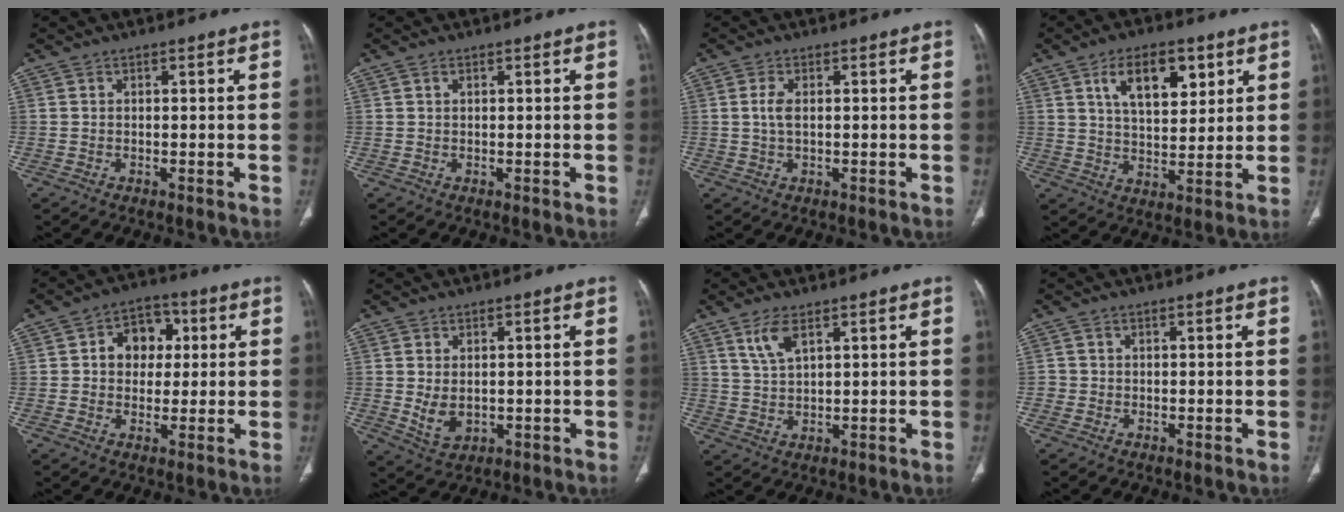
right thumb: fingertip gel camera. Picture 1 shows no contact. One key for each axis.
{"total": 0.7, "fx": 0.4, "fy": 0.4, "fz": 0.4, "tx": -0.008, "ty": 0.002, "tz": 0.007}
{"total": 2.9, "fx": 0.4, "fy": 1.4, "fz": 2.4, "tx": -0.060, "ty": 0.002, "tz": 0.009}
{"total": 11.7, "fx": 5.4, "fy": 6.0, "fz": 8.5, "tx": -0.112, "ty": -0.023, "tz": 0.094}
{"total": 8.9, "fx": 1.7, "fy": 7.0, "fz": 5.2, "tx": -0.029, "ty": 0.009, "tz": 0.021}
{"total": 5.0, "fx": 0.0, "fy": 3.5, "fz": 3.7, "tx": -0.059, "ty": -0.011, "tz": 0.016}
{"total": 5.0, "fx": 2.9, "fy": 1.8, "fz": 3.6, "tx": -0.076, "ty": -0.010, "tz": 0.066}
{"total": 1.5, "fx": -0.2, "fy": 1.5, "fz": 0.1, "tx": 0.009, "ty": 0.007, "tz": -0.006}